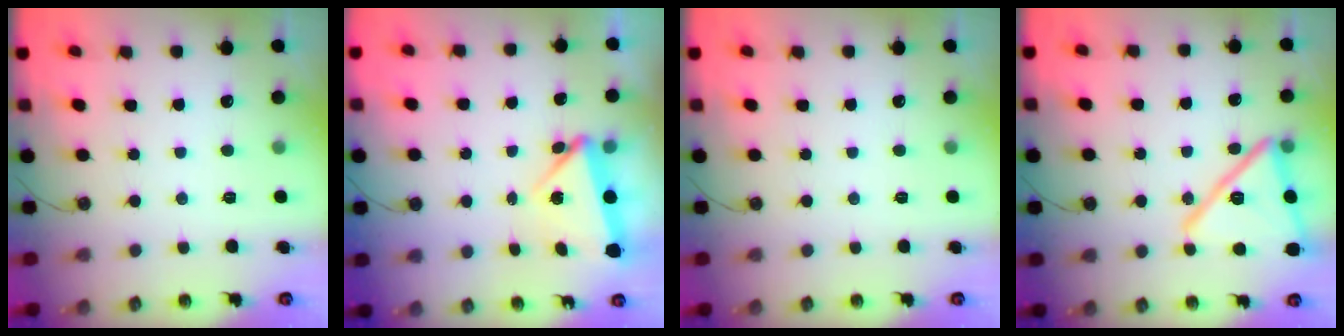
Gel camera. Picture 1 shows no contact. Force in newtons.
{"total": 6.0, "press": 6.0, "slide": 0.6}
{"total": 0.0}
{"total": 19.4, "press": 19.3, "slide": 1.1}